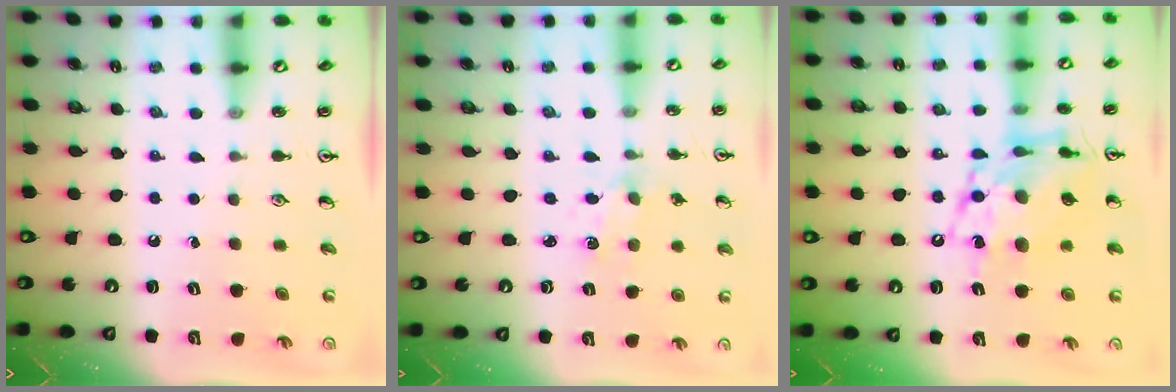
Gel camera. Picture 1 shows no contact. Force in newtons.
{"total": 1.7, "press": 1.6, "slide": 0.5}
{"total": 14.0, "press": 14.0, "slide": 1.1}